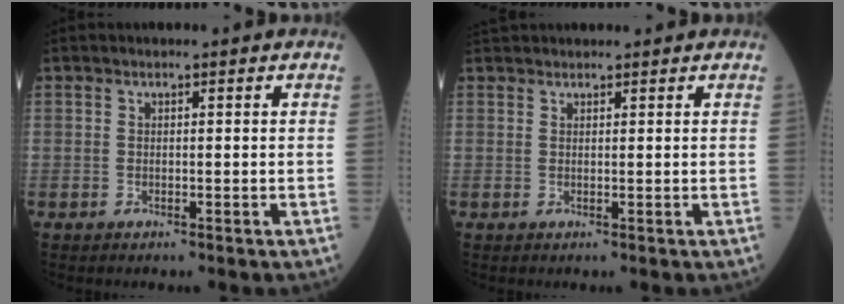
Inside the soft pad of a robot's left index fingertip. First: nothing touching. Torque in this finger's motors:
{"motor_torque": [-0.09, -0.22, 0.06, 0.05]}